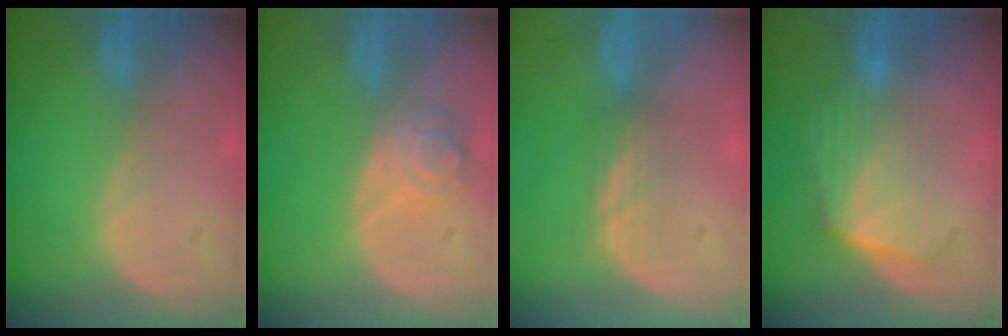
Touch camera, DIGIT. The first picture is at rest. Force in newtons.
{"total": 4.4, "press": 4.1, "slide": 1.6}
{"total": 3.1, "press": 2.7, "slide": 1.6}
{"total": 7.2, "press": 6.5, "slide": 3.1}